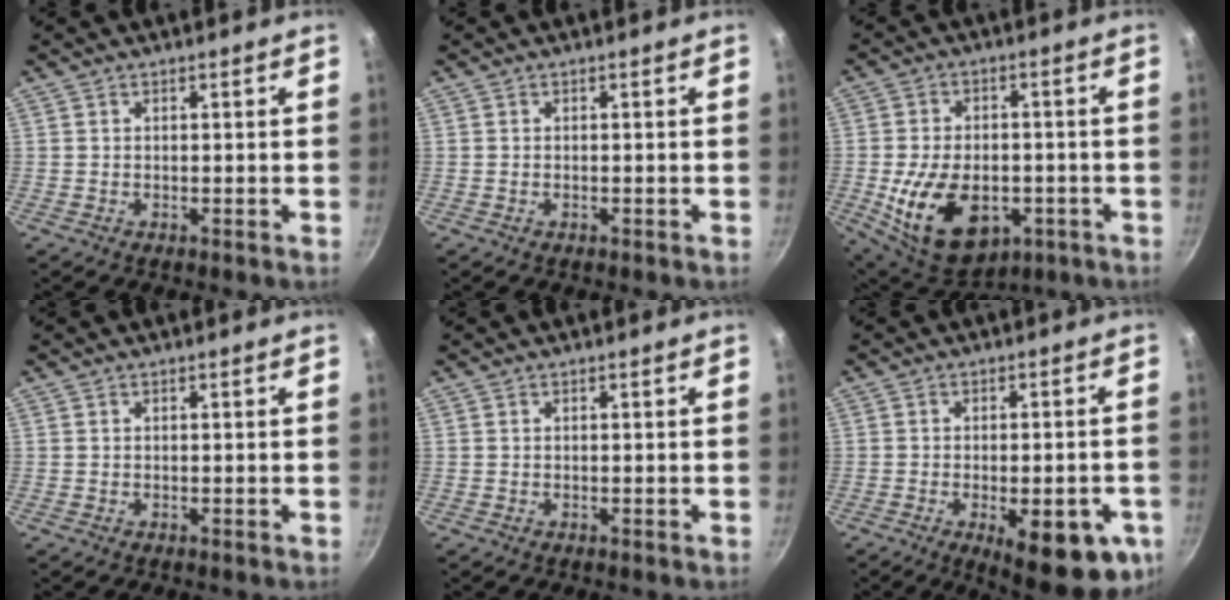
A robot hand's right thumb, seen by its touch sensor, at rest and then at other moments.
{"total": 0.0}
{"total": 17.4, "force": [-4.6, 11.3, 12.3], "torque": [-0.190, 0.005, -0.056]}
{"total": 0.0}
{"total": 0.0}
{"total": 15.8, "force": [-5.6, 5.8, 13.6], "torque": [-0.144, 0.000, -0.065]}